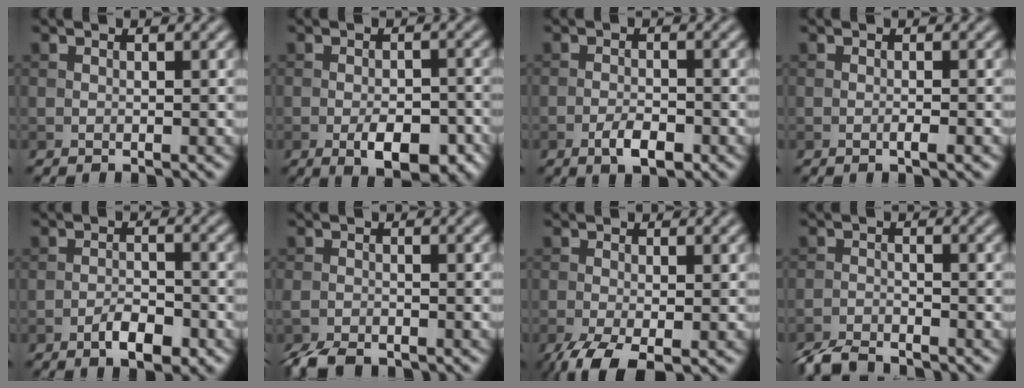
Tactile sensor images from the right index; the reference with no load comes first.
{"total": 5.5, "force": [-2.4, 2.3, 4.3], "torque": [-0.066, -0.002, -0.035]}
{"total": 2.7, "force": [-1.5, 1.0, 2.1], "torque": [-0.038, 0.001, -0.028]}
{"total": 1.1, "force": [-0.4, 0.1, 1.0], "torque": [-0.016, 0.001, -0.010]}
{"total": 3.3, "force": [-1.9, 1.2, 2.4], "torque": [-0.041, 0.003, -0.035]}
{"total": 3.7, "force": [-3.1, 1.1, 1.6], "torque": [-0.028, -0.010, -0.063]}
{"total": 4.5, "force": [-2.5, 1.5, 3.4], "torque": [-0.075, -0.014, -0.050]}
{"total": 3.7, "force": [-3.5, 0.6, 1.1], "torque": [-0.024, -0.010, -0.075]}